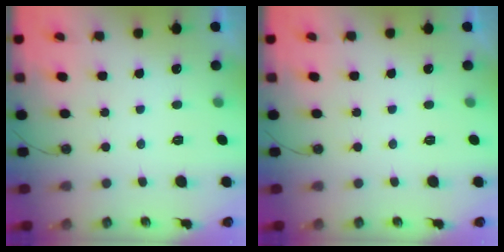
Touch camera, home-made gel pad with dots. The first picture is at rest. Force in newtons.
{"total": 0.0}